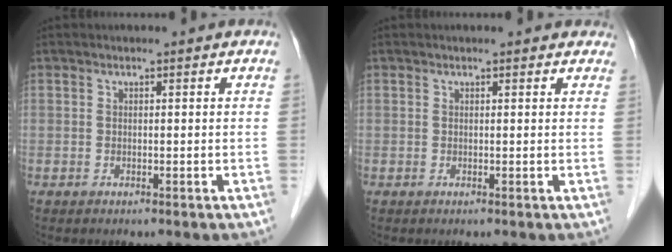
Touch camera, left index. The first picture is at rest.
{"total": 2.4, "force": [2.1, 1.0, 0.7], "torque": [-0.005, 0.006, 0.012]}